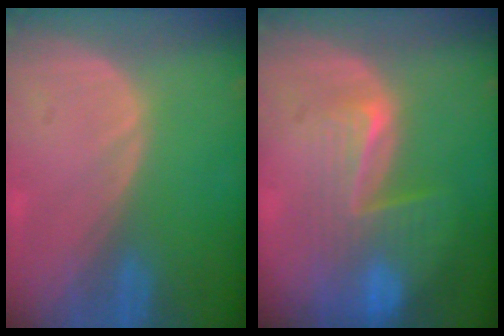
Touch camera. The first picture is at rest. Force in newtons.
{"total": 8.1, "press": 7.0, "slide": 4.1}